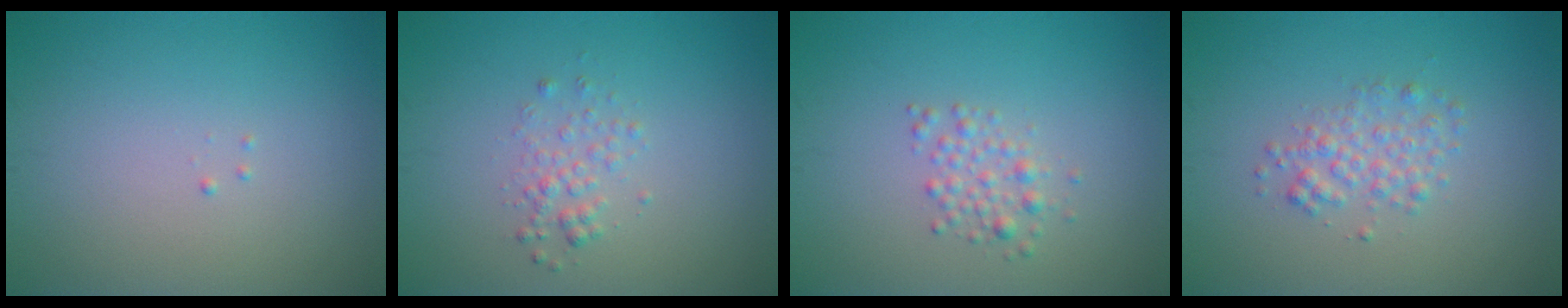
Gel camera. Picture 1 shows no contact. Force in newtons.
{"total": 1.5, "press": 1.5, "slide": 0.1}
{"total": 1.7, "press": 1.7, "slide": 0.0}
{"total": 2.1, "press": 2.1, "slide": 0.1}